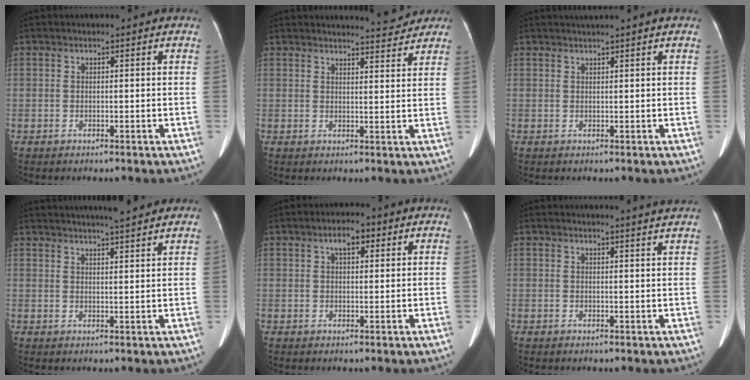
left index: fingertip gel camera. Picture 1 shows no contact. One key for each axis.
{"total": 5.3, "fx": 5.2, "fy": 0.4, "fz": 0.7, "tx": -0.015, "ty": -0.001, "tz": 0.057}
{"total": 2.1, "fx": 1.8, "fy": -0.7, "fz": 0.9, "tx": -0.007, "ty": 0.012, "tz": 0.036}
{"total": 9.5, "fx": 8.4, "fy": 0.2, "fz": 4.3, "tx": -0.065, "ty": 0.016, "tz": 0.107}
{"total": 3.3, "fx": 1.6, "fy": 1.5, "fz": 2.4, "tx": -0.043, "ty": 0.012, "tz": 0.025}
{"total": 4.6, "fx": 4.3, "fy": -0.7, "fz": 1.5, "tx": -0.018, "ty": 0.000, "tz": 0.036}